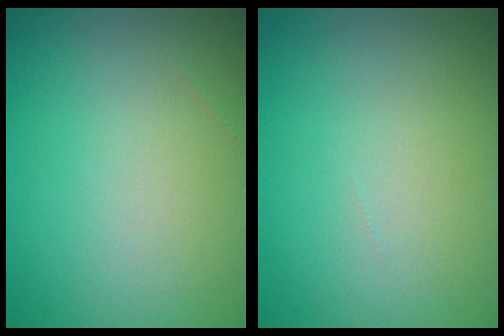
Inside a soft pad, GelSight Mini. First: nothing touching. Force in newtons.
{"total": 0.0}